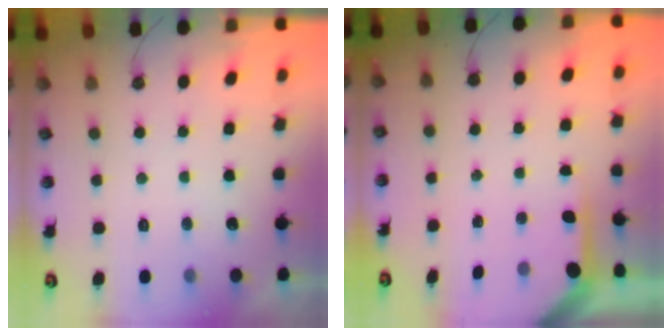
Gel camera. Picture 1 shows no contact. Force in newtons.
{"total": 3.8, "press": 3.8, "slide": 0.2}